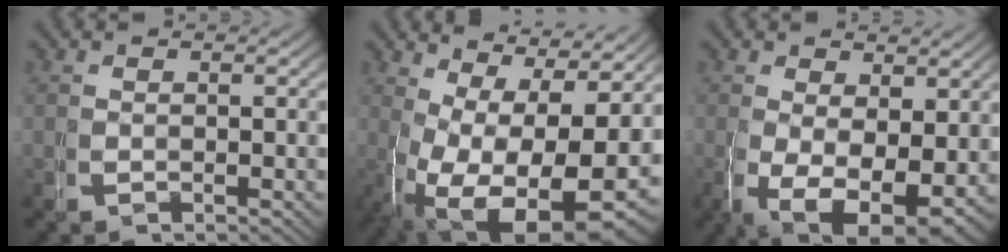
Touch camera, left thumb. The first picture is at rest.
{"total": 13.9, "force": [-1.7, 9.1, 10.4], "torque": [-0.190, -0.077, 0.023]}
{"total": 8.1, "force": [-2.9, 5.4, 5.4], "torque": [-0.106, -0.061, -0.020]}